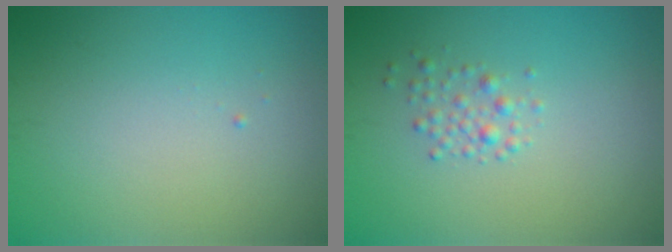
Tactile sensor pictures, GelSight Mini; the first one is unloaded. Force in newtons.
{"total": 1.4, "press": 1.4, "slide": 0.0}